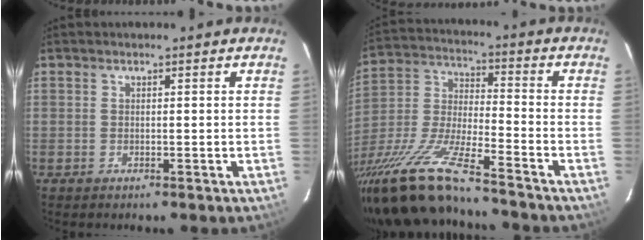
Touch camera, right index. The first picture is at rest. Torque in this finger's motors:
{"motor_torque": [2.14, 0.00, 1.05, 0.21]}